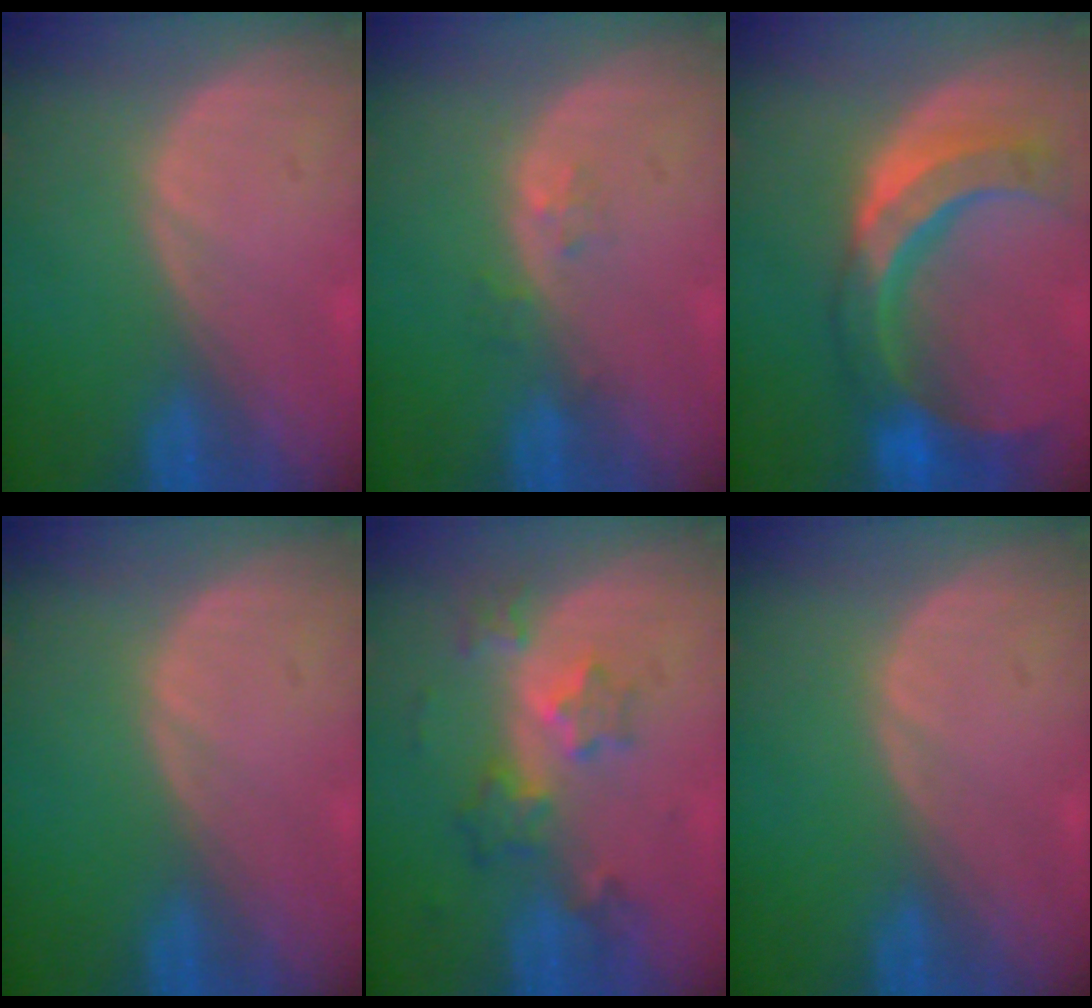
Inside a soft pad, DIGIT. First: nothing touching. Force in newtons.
{"total": 1.6, "press": 1.6, "slide": 0.1}
{"total": 11.6, "press": 9.8, "slide": 6.2}
{"total": 0.0}
{"total": 6.1, "press": 5.5, "slide": 2.5}
{"total": 0.0}